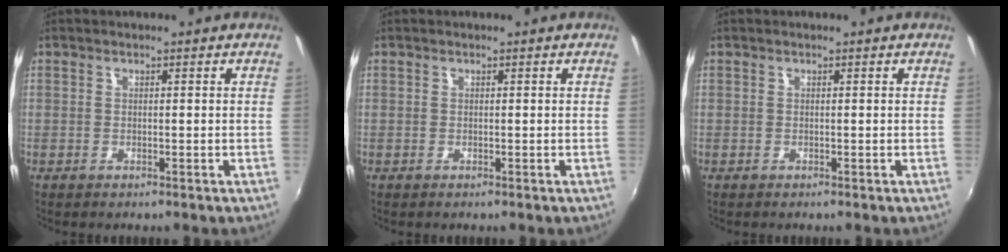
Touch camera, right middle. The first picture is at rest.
{"total": 0.0}
{"total": 0.0}